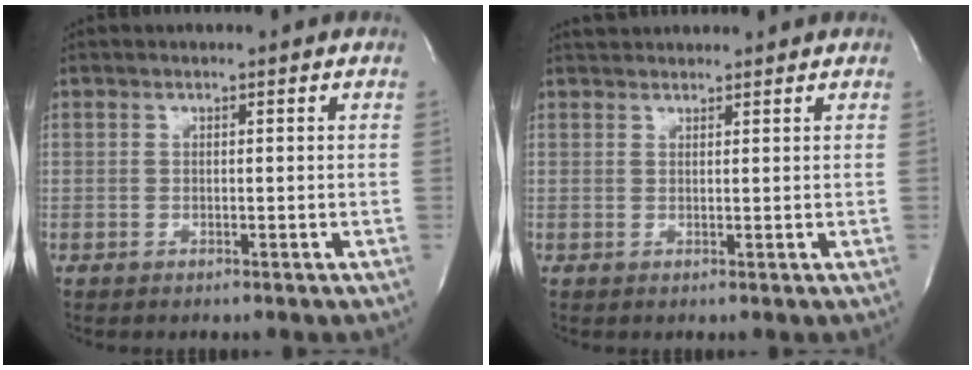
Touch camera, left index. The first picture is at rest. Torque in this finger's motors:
{"motor_torque": [-0.29, -0.35, 0.05, 0.05]}